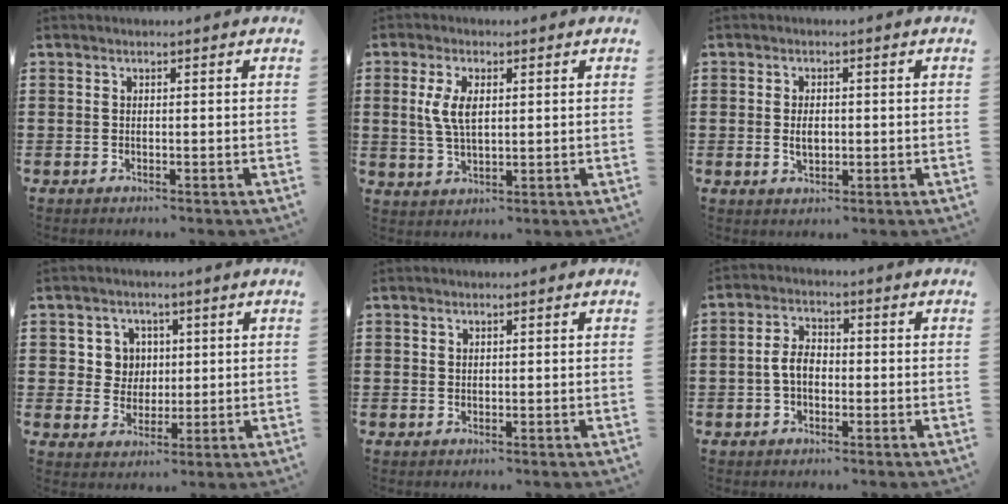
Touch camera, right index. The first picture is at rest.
{"total": 5.5, "force": [1.1, 2.6, 4.7], "torque": [-0.104, 0.007, 0.015]}
{"total": 2.7, "force": [0.0, 1.6, 2.2], "torque": [-0.035, 0.001, -0.003]}
{"total": 5.1, "force": [1.3, 4.7, 1.3], "torque": [-0.048, 0.018, 0.022]}
{"total": 0.7, "force": [0.5, 0.5, 0.1], "torque": [-0.004, 0.001, 0.010]}
{"total": 4.3, "force": [-0.8, 2.7, 3.3], "torque": [-0.084, 0.001, -0.022]}